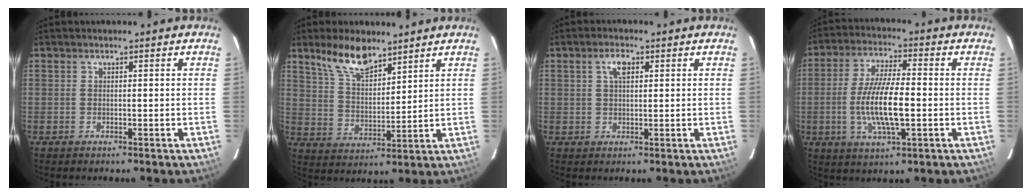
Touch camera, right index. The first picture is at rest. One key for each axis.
{"total": 9.6, "fx": 7.3, "fy": 3.5, "fz": 5.3, "tx": -0.097, "ty": 0.008, "tz": 0.144}
{"total": 3.1, "fx": 1.1, "fy": 1.5, "fz": 2.5, "tx": -0.046, "ty": 0.009, "tz": 0.021}
{"total": 11.6, "fx": -2.0, "fy": 2.9, "fz": 11.0, "tx": -0.218, "ty": -0.006, "tz": -0.037}